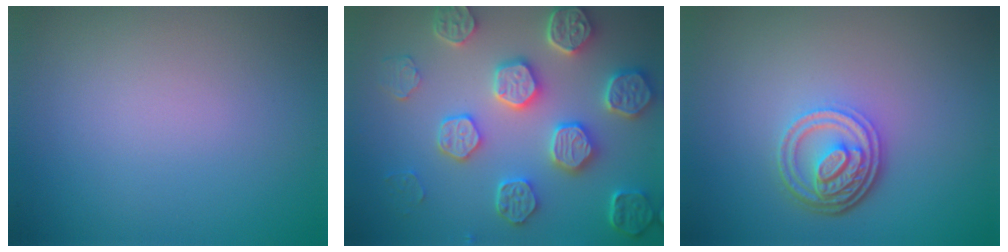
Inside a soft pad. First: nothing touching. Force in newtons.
{"total": 7.1, "press": 6.0, "slide": 3.8}
{"total": 4.6, "press": 3.5, "slide": 3.0}